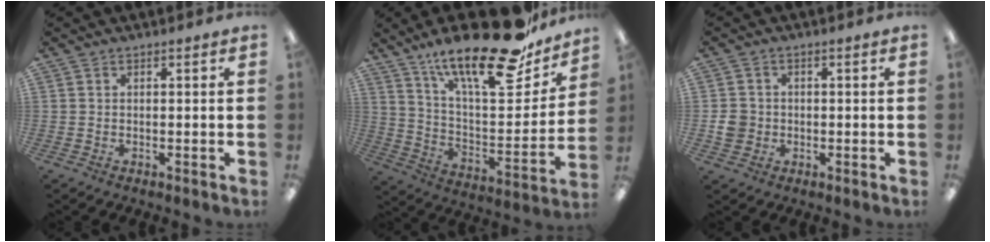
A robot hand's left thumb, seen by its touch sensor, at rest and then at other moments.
{"total": 25.6, "force": [18.7, 7.6, 15.7], "torque": [-0.238, -0.120, 0.306]}
{"total": 4.4, "force": [-0.5, 4.0, 1.6], "torque": [-0.027, 0.005, -0.010]}